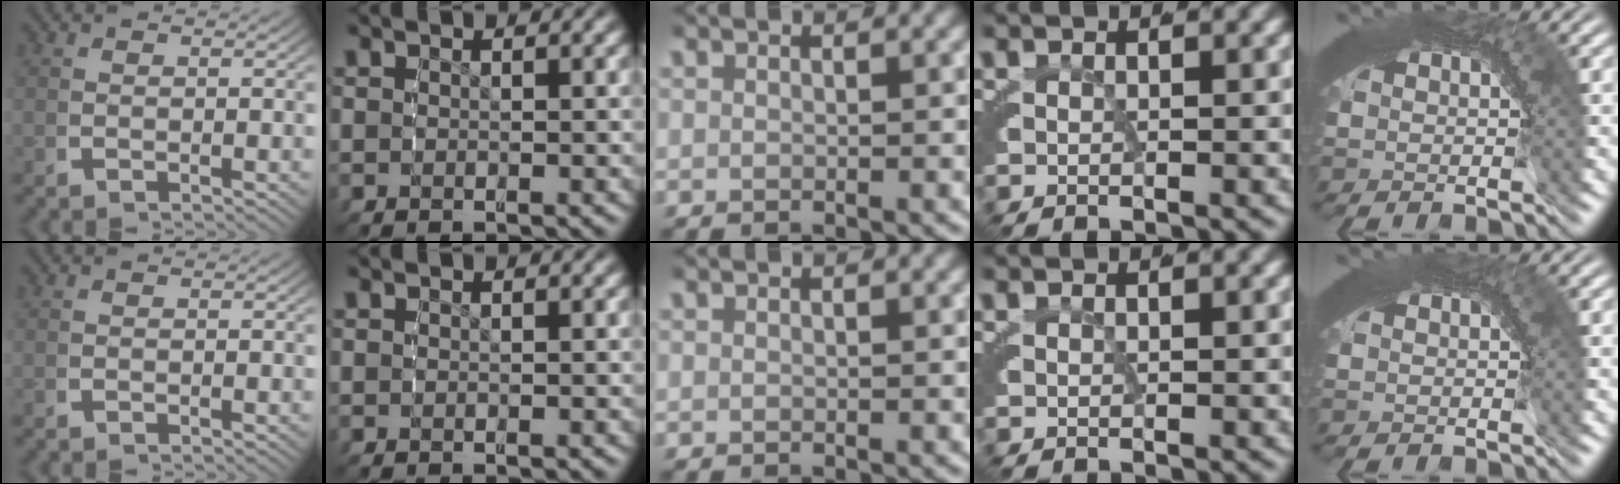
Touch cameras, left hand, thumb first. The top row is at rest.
{"little": {"total": 0.7, "force": [0.2, 0.3, 0.6], "torque": [-0.006, 0.001, 0.002]}}